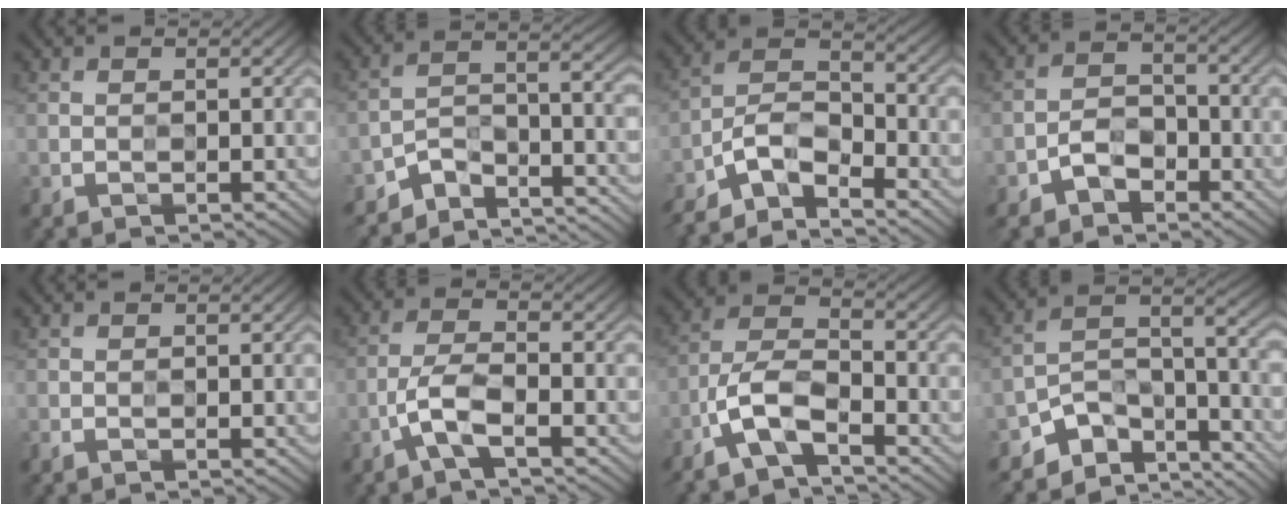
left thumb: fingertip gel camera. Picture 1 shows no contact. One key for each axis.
{"total": 8.1, "fx": -6.8, "fy": 2.4, "fz": 3.6, "tx": -0.059, "ty": -0.002, "tz": -0.136}
{"total": 9.6, "fx": -7.2, "fy": 3.0, "fz": 5.6, "tx": -0.104, "ty": 0.001, "tz": -0.153}
{"total": 4.6, "fx": -2.9, "fy": 2.7, "fz": 2.3, "tx": -0.042, "ty": 0.003, "tz": -0.065}
{"total": 0.5, "fx": -0.4, "fy": 0.2, "fz": 0.3, "tx": -0.009, "ty": -0.002, "tz": -0.007}
{"total": 4.8, "fx": -2.4, "fy": 1.3, "fz": 4.0, "tx": -0.090, "ty": 0.007, "tz": -0.059}
{"total": 8.5, "fx": -5.3, "fy": 2.9, "fz": 6.0, "tx": -0.122, "ty": 0.003, "tz": -0.117}
{"total": 9.7, "fx": -7.4, "fy": 4.2, "fz": 4.6, "tx": -0.071, "ty": -0.006, "tz": -0.141}